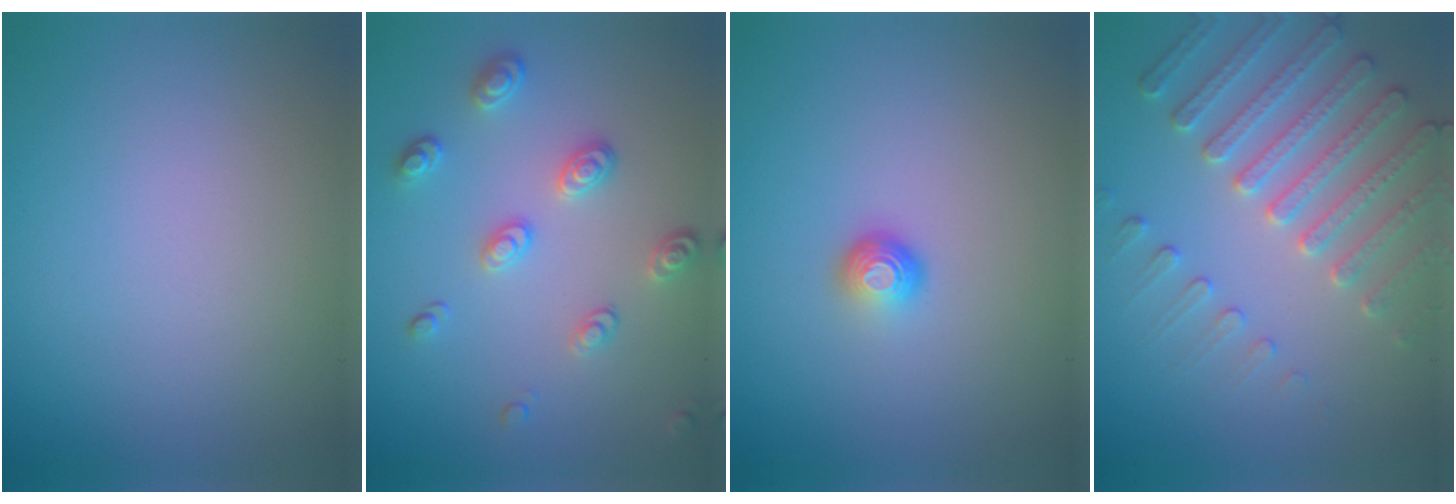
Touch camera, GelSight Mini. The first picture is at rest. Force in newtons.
{"total": 2.8, "press": 2.4, "slide": 1.4}
{"total": 1.4, "press": 1.1, "slide": 1.0}
{"total": 4.7, "press": 4.4, "slide": 1.7}